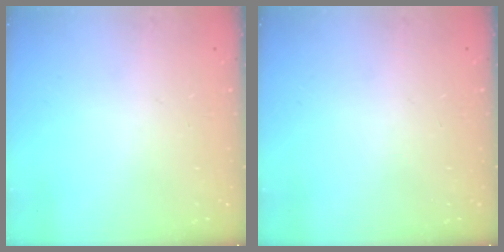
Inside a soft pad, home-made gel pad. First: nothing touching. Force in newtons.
{"total": 0.0}